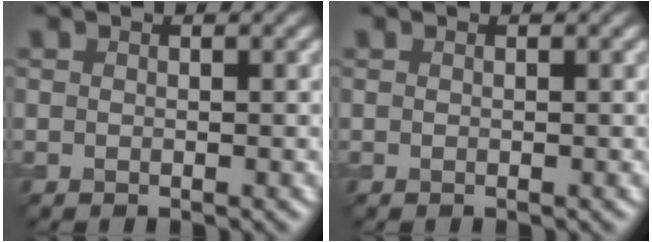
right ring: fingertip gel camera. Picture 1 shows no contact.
{"total": 0.0}